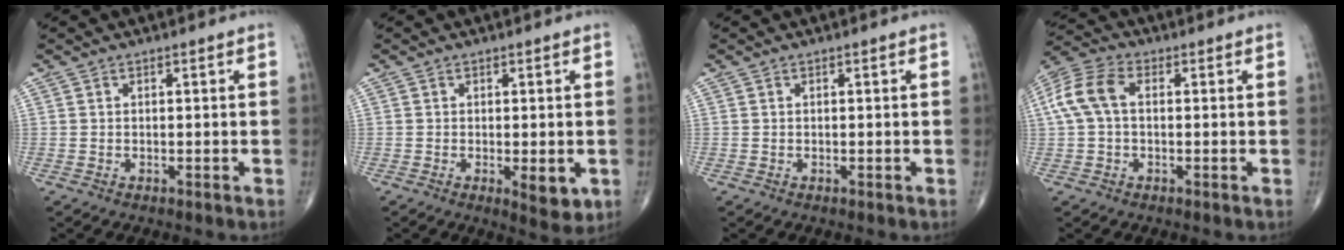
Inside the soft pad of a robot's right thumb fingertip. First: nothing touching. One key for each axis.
{"total": 4.7, "fx": -1.1, "fy": 1.9, "fz": 4.2, "tx": -0.050, "ty": -0.011, "tz": -0.011}
{"total": 0.0}
{"total": 8.4, "fx": 0.9, "fy": 5.2, "fz": 6.6, "tx": -0.151, "ty": 0.027, "tz": 0.013}